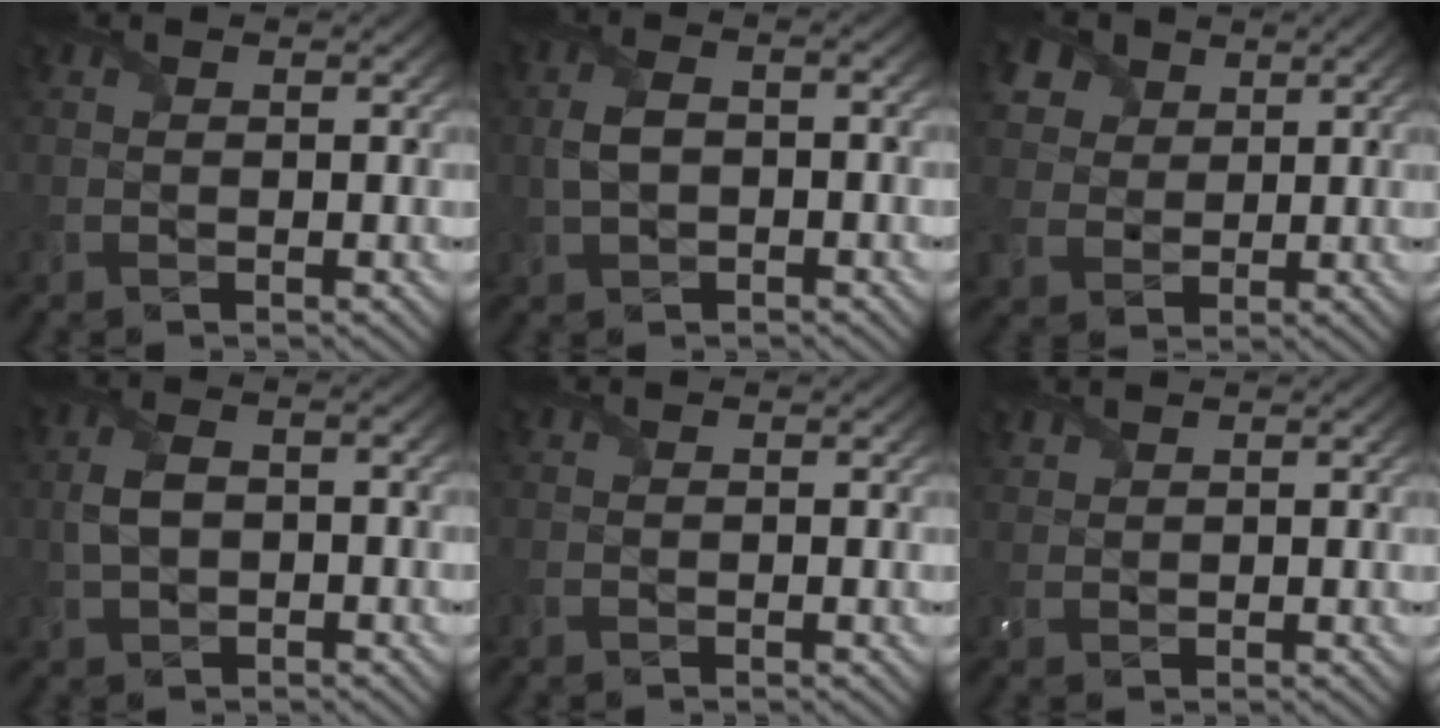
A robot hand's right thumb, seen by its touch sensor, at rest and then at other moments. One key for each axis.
{"total": 4.5, "fx": -0.4, "fy": 2.5, "fz": 3.7, "tx": -0.087, "ty": 0.002, "tz": -0.011}
{"total": 7.1, "fx": 3.4, "fy": 5.5, "fz": 2.9, "tx": -0.105, "ty": 0.013, "tz": 0.059}
{"total": 4.9, "fx": -0.3, "fy": 2.9, "fz": 3.9, "tx": -0.095, "ty": 0.002, "tz": -0.009}
{"total": 0.0}
{"total": 1.4, "fx": 1.3, "fy": 0.4, "fz": 0.2, "tx": -0.013, "ty": 0.004, "tz": 0.033}